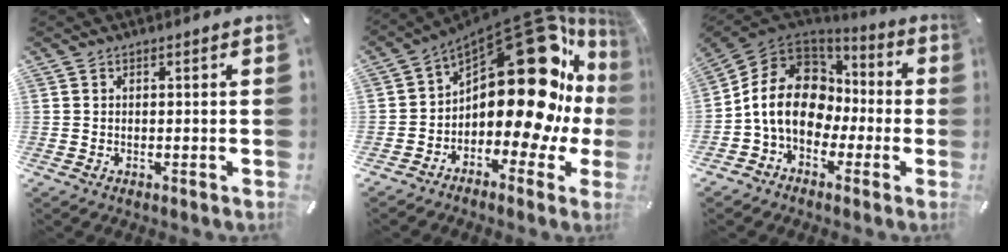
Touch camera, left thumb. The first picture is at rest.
{"total": 25.1, "force": [8.1, 12.3, 20.3], "torque": [-0.303, -0.082, 0.137]}
{"total": 15.0, "force": [-2.1, 12.3, 8.3], "torque": [-0.181, 0.026, -0.034]}